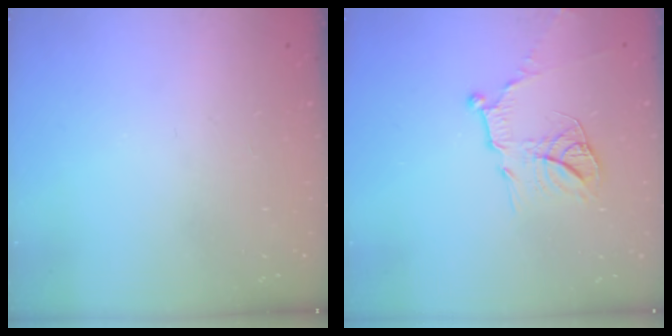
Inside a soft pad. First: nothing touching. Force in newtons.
{"total": 14.1, "press": 14.1, "slide": 1.4}